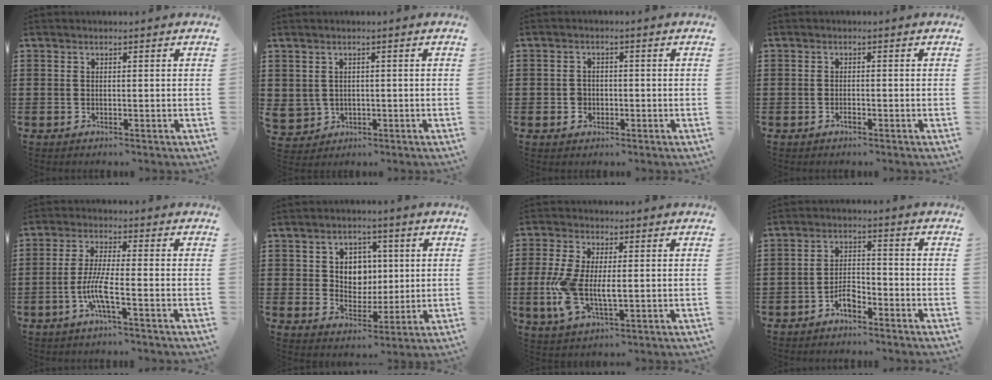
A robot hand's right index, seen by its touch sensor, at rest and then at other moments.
{"total": 2.5, "force": [0.5, 2.4, 0.4], "torque": [-0.028, 0.004, 0.006]}
{"total": 2.3, "force": [-0.7, 2.0, 0.8], "torque": [-0.021, 0.004, -0.015]}
{"total": 0.9, "force": [-0.6, 0.4, 0.5], "torque": [-0.012, -0.003, -0.011]}
{"total": 6.0, "force": [-2.5, 0.7, 5.4], "torque": [-0.128, -0.013, -0.057]}
{"total": 5.7, "force": [1.2, 5.0, 2.4], "torque": [-0.052, 0.012, 0.016]}
{"total": 8.2, "force": [-0.8, 4.0, 7.1], "torque": [-0.166, -0.008, -0.017]}
{"total": 3.9, "force": [-2.7, 1.5, 2.3], "torque": [-0.049, 0.007, -0.055]}